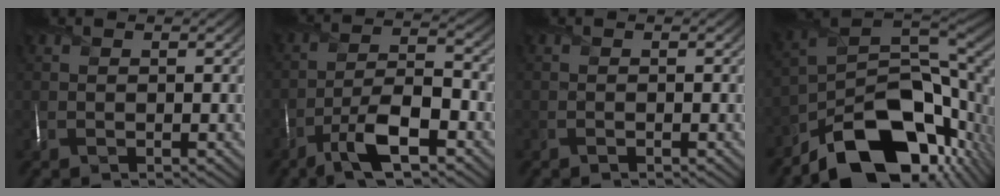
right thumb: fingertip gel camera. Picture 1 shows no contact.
{"total": 8.8, "force": [-5.1, 2.7, 6.7], "torque": [-0.117, 0.006, -0.101]}
{"total": 0.0}
{"total": 16.0, "force": [-9.7, 7.5, 10.2], "torque": [-0.180, -0.026, -0.163]}